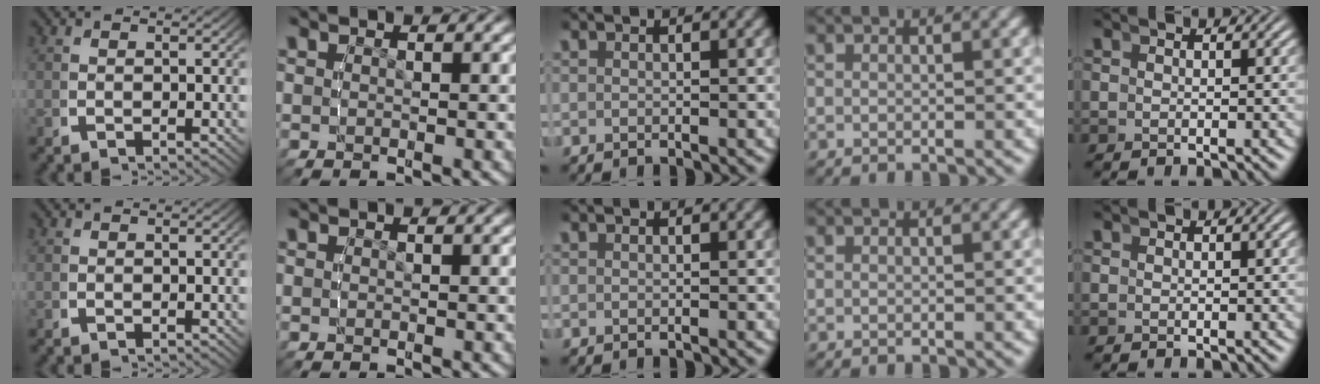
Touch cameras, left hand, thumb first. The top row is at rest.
{}